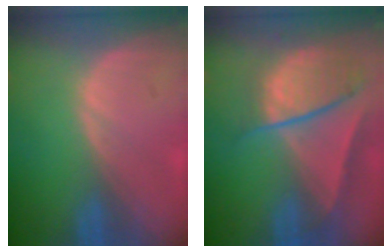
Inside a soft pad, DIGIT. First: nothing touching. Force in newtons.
{"total": 9.4, "press": 8.1, "slide": 4.8}